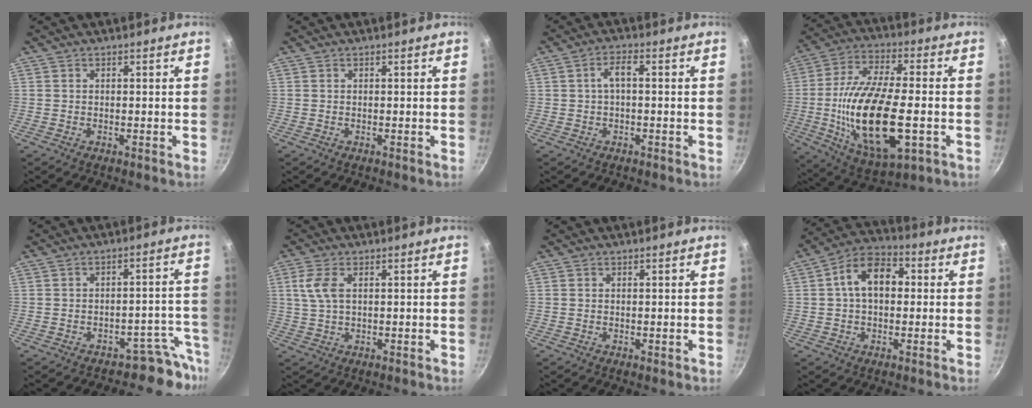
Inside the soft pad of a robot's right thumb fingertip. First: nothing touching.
{"total": 0.0}
{"total": 3.2, "force": [-0.1, 1.3, 2.9], "torque": [-0.063, 0.019, -0.003]}
{"total": 22.6, "force": [-4.2, 9.3, 20.2], "torque": [-0.381, 0.007, -0.073]}
{"total": 6.0, "force": [-5.1, 3.1, 0.6], "torque": [0.065, 0.072, -0.071]}
{"total": 5.1, "force": [1.5, 2.7, 4.1], "torque": [-0.089, 0.003, 0.030]}
{"total": 0.0}
{"total": 10.9, "force": [1.5, 7.2, 8.1], "torque": [-0.103, 0.029, 0.008]}